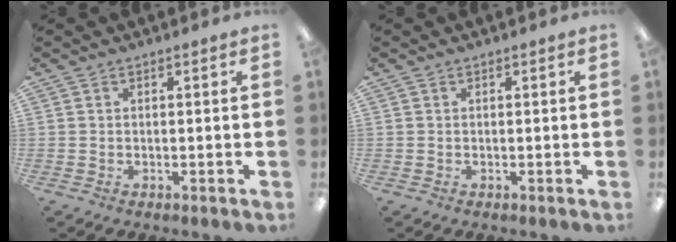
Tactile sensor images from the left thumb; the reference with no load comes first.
{"total": 0.0}